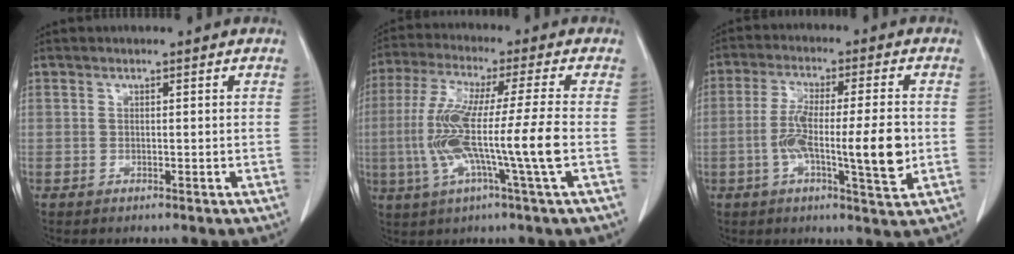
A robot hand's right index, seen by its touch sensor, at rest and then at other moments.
{"total": 13.3, "force": [-2.3, -1.1, 13.0], "torque": [-0.260, -0.008, -0.049]}
{"total": 11.6, "force": [-1.8, 1.7, 11.4], "torque": [-0.195, 0.002, -0.032]}